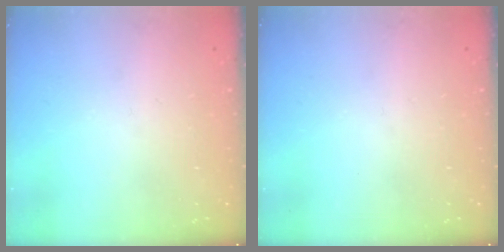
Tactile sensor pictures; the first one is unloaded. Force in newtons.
{"total": 0.0}